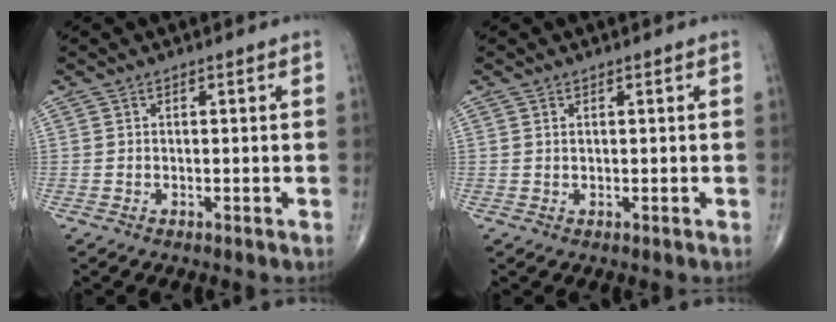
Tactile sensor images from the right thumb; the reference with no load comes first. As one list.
[{"total": 0.6, "force": [0.3, 0.3, 0.4], "torque": [-0.010, 0.001, 0.007]}]